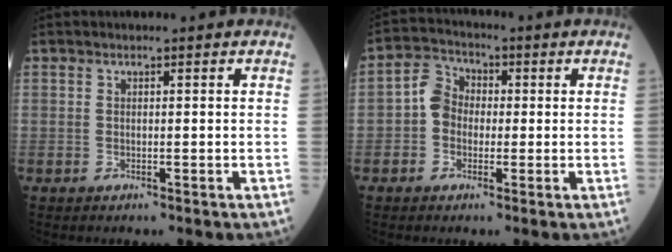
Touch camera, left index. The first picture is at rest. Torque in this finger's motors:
{"motor_torque": [0.16, -0.03, 0.12, 0.01]}